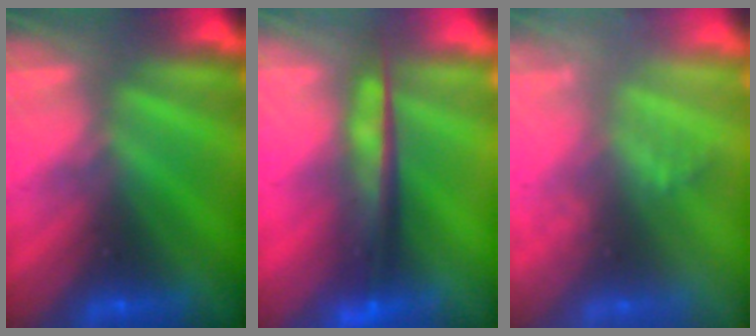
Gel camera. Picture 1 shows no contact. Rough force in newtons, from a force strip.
{"total": 7.8}
{"total": 2.1}